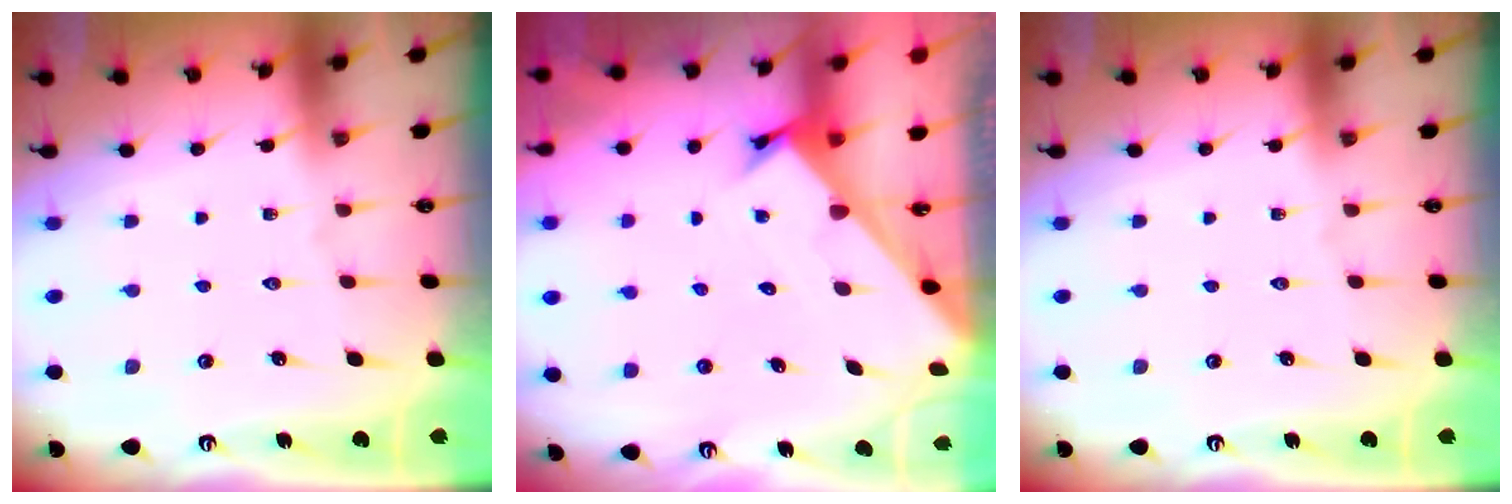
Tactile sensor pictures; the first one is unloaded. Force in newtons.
{"total": 2.4, "press": 2.4, "slide": 0.2}
{"total": 0.0}